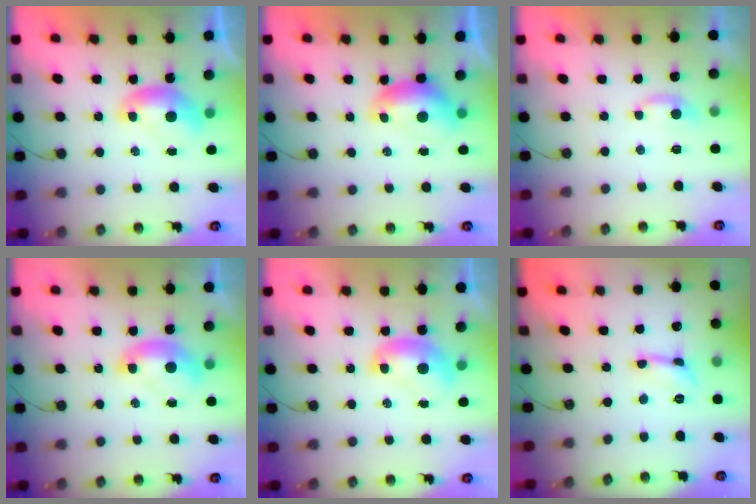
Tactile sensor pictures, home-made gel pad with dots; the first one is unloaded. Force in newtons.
{"total": 0.0}
{"total": 2.1, "press": 2.0, "slide": 0.5}
{"total": 1.9, "press": 1.9, "slide": 0.4}
{"total": 1.8, "press": 1.8, "slide": 0.3}
{"total": 0.0}